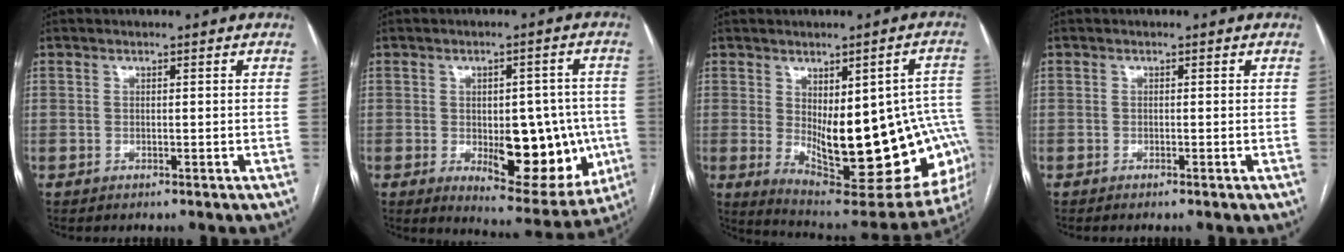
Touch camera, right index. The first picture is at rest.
{"total": 14.6, "force": [-2.7, 6.4, 12.9], "torque": [-0.153, 0.001, -0.018]}
{"total": 23.8, "force": [-3.4, 9.1, 21.7], "torque": [-0.203, 0.003, -0.019]}
{"total": 0.6, "force": [-0.5, -0.1, 0.4], "torque": [-0.010, 0.000, -0.009]}